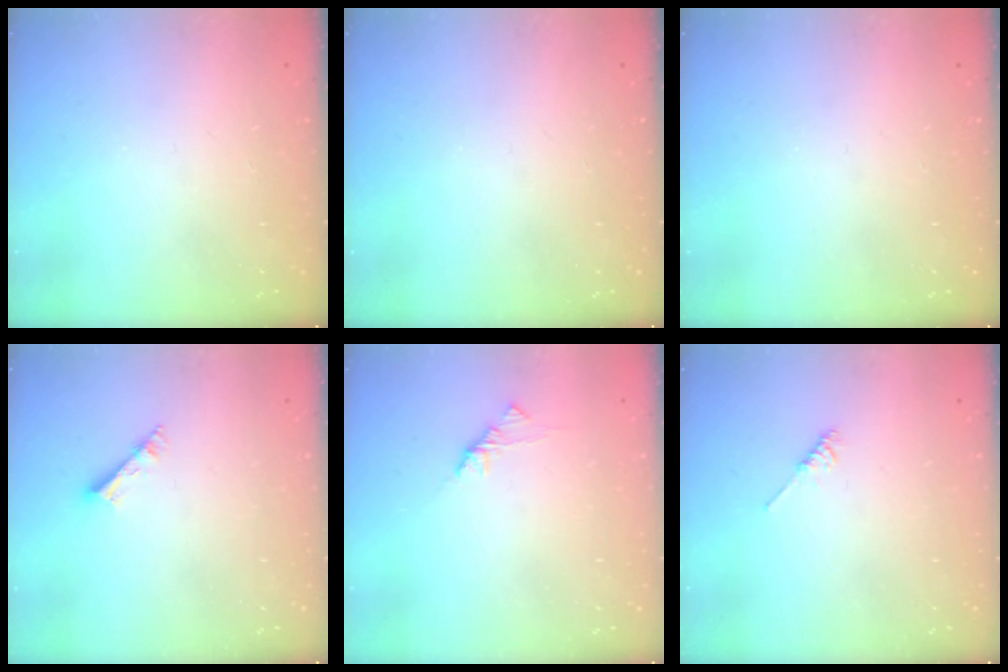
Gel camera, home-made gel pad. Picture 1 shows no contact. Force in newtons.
{"total": 0.0}
{"total": 0.0}
{"total": 3.6, "press": 3.5, "slide": 0.3}
{"total": 1.9, "press": 1.7, "slide": 0.6}
{"total": 3.3, "press": 3.2, "slide": 0.6}